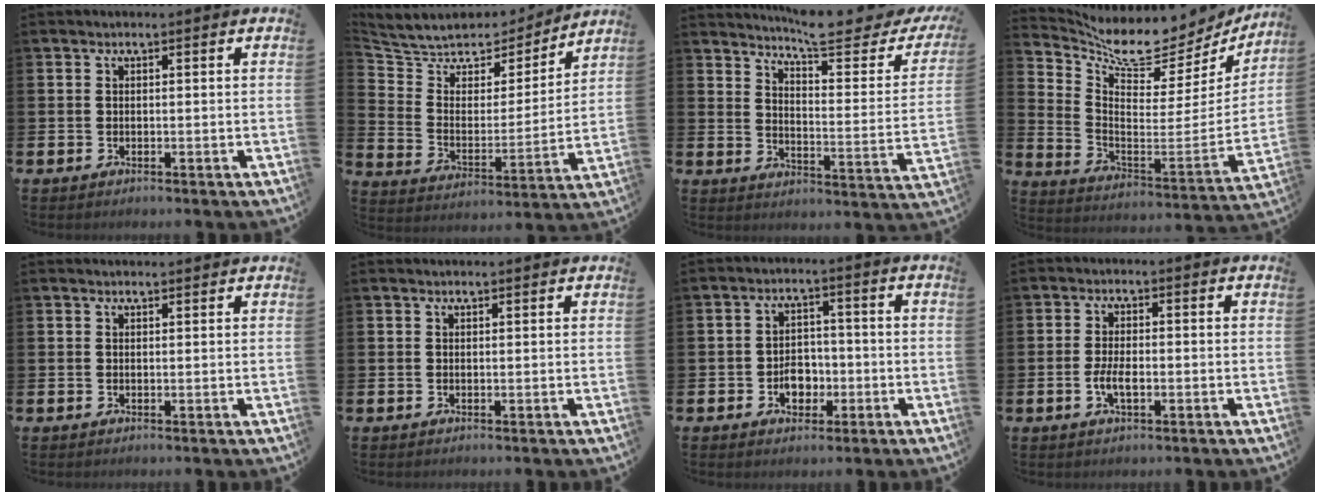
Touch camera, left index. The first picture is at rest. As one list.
[{"total": 7.0, "force": [6.3, 2.8, 0.6], "torque": [-0.061, -0.050, 0.109]}, {"total": 7.7, "force": [6.9, 0.6, 3.4], "torque": [-0.075, -0.053, 0.113]}, {"total": 8.9, "force": [8.2, 2.4, 2.5], "torque": [-0.078, -0.081, 0.134]}, {"total": 0.9, "force": [0.9, 0.1, 0.0], "torque": [0.006, -0.002, 0.015]}, {"total": 0.6, "force": [0.6, -0.1, 0.0], "torque": [0.007, -0.004, 0.010]}, {"total": 3.9, "force": [-1.3, 3.0, 2.1], "torque": [-0.028, 0.000, -0.031]}, {"total": 3.0, "force": [-0.8, 1.2, 2.6], "torque": [-0.063, 0.002, -0.015]}]